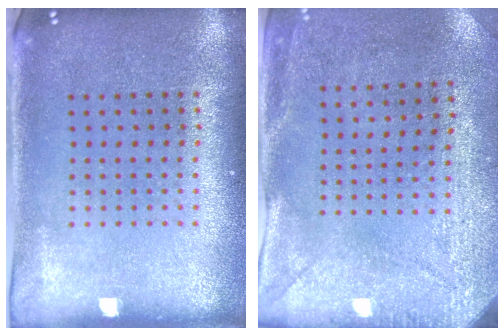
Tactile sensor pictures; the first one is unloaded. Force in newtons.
{"total": 2.9, "press": 2.3, "slide": 1.8}